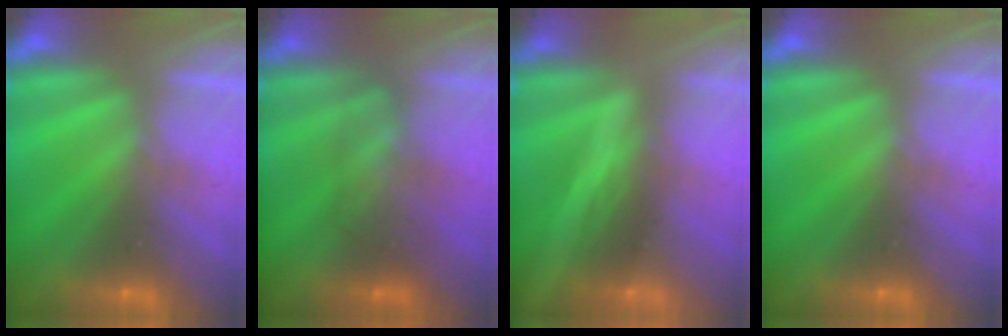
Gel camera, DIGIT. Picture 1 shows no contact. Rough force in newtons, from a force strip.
{"total": 2.3}
{"total": 1.9}
{"total": 0.0}